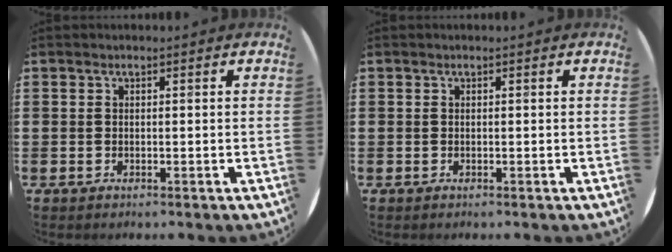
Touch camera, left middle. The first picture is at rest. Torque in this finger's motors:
{"motor_torque": [0.00, 0.00, 0.00, 0.00]}